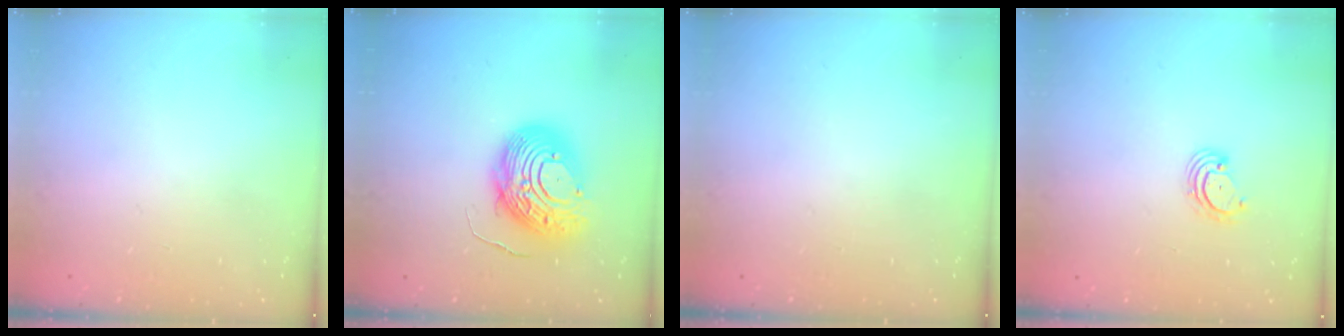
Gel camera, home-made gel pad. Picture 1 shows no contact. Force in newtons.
{"total": 13.4, "press": 13.4, "slide": 1.2}
{"total": 0.0}
{"total": 2.9, "press": 2.9, "slide": 0.4}